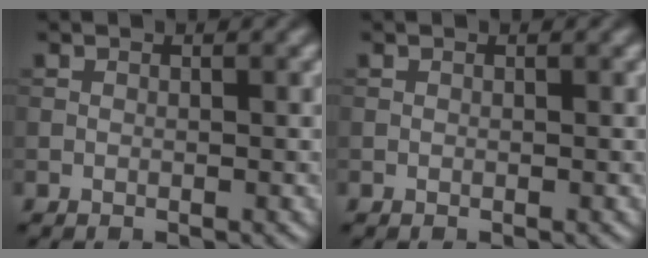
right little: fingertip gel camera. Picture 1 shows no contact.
{"total": 0.0}